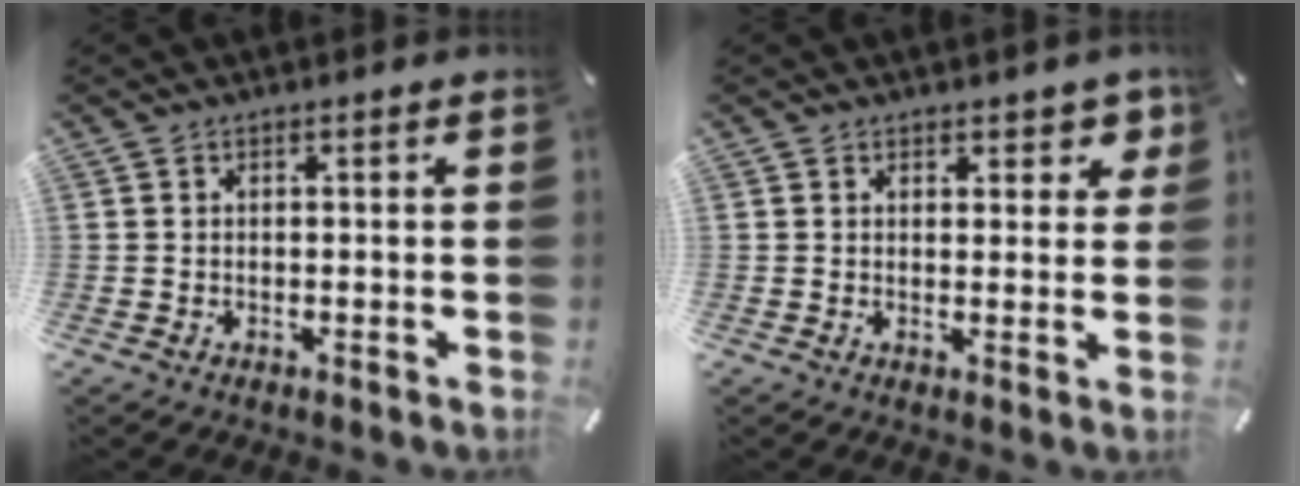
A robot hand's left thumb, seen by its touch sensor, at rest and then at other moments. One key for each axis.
{"total": 3.2, "fx": 2.0, "fy": 2.2, "fz": 1.3, "tx": 0.002, "ty": -0.009, "tz": 0.029}